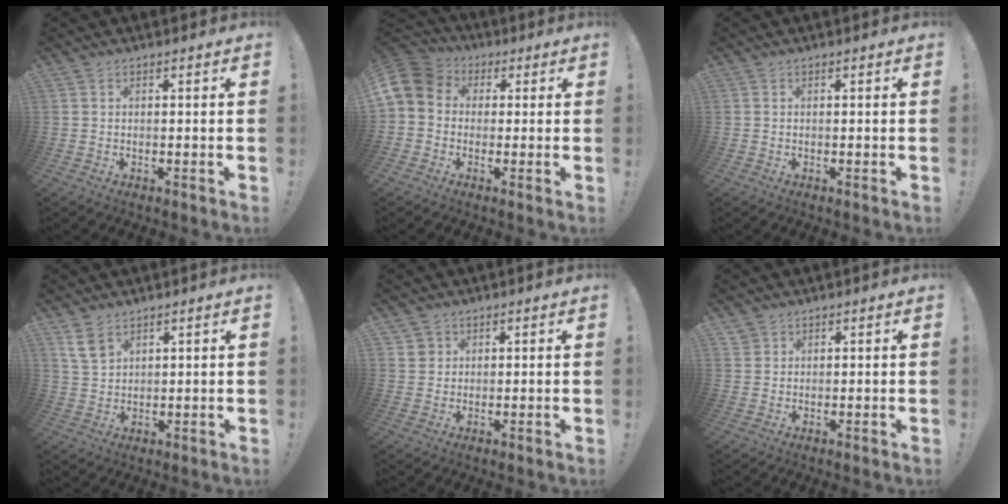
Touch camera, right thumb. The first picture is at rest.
{"total": 7.7, "force": [0.5, 6.7, 3.8], "torque": [-0.073, 0.010, 0.014]}
{"total": 0.0}
{"total": 6.6, "force": [4.0, 4.3, 2.9], "torque": [-0.051, -0.015, 0.080]}
{"total": 2.7, "force": [1.5, 2.2, 0.2], "torque": [-0.007, -0.007, 0.029]}
{"total": 1.7, "force": [1.4, 1.0, 0.1], "torque": [0.000, -0.009, 0.026]}